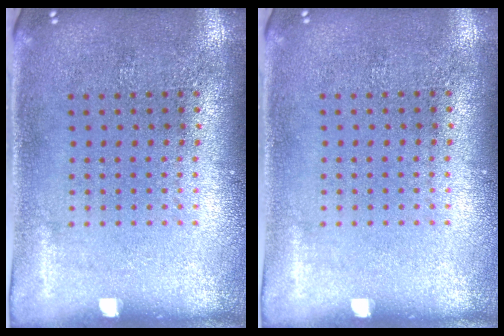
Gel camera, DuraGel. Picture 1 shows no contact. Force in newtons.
{"total": 0.0}